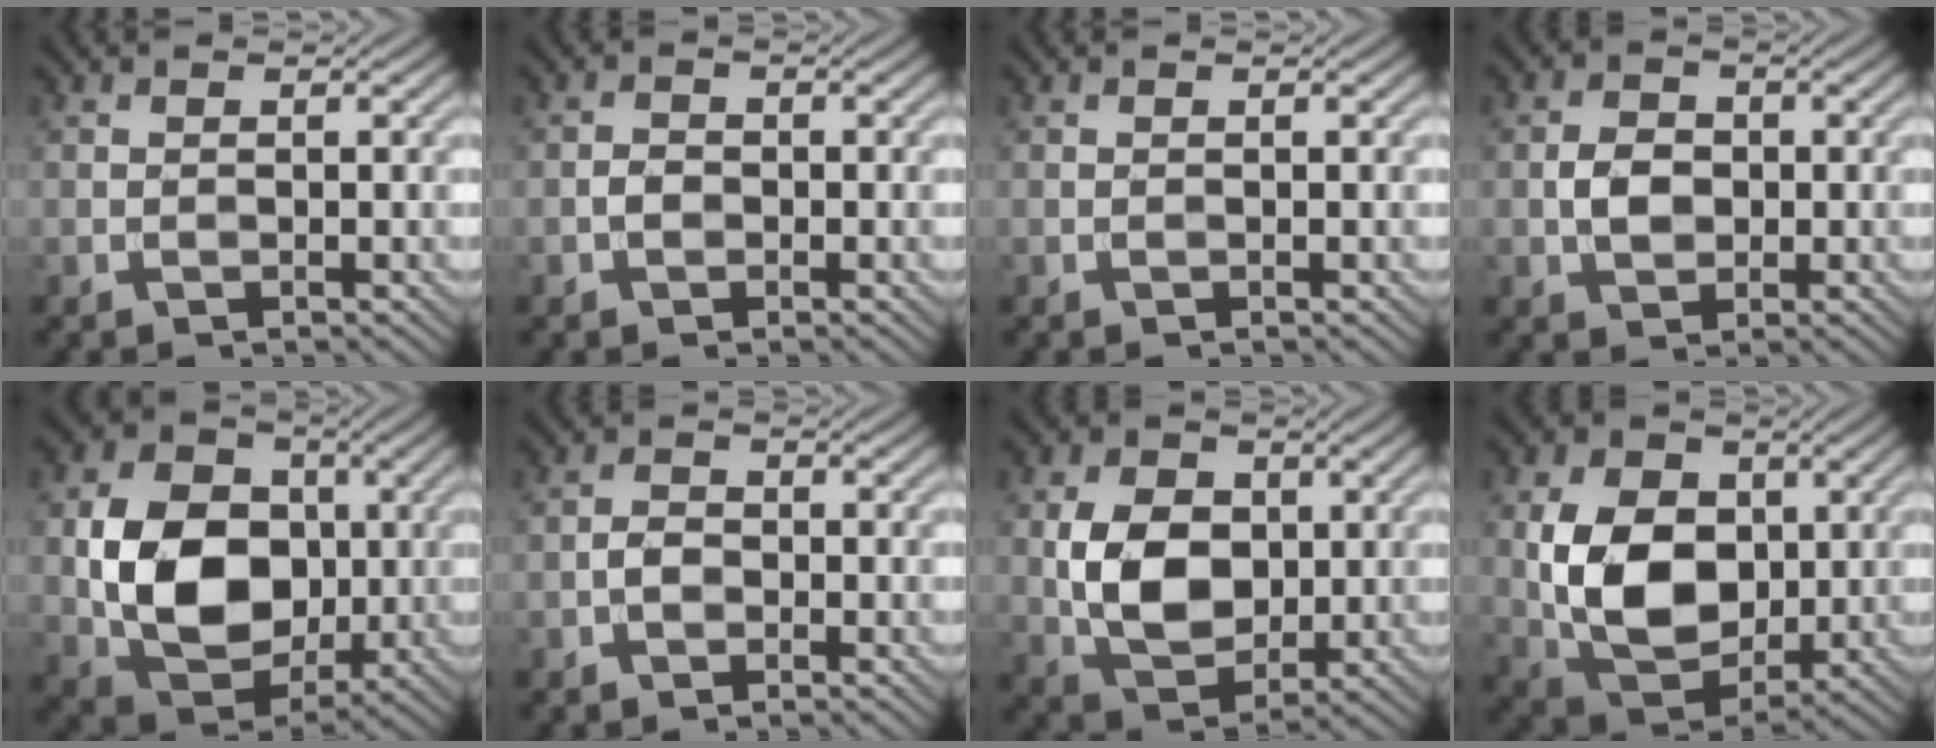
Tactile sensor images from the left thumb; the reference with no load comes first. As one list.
[{"total": 1.5, "force": [-0.6, 1.1, 0.8], "torque": [-0.016, 0.002, -0.015]}, {"total": 0.0}, {"total": 3.4, "force": [-0.4, 2.7, 2.1], "torque": [-0.044, -0.002, -0.013]}, {"total": 12.5, "force": [-0.3, 9.5, 8.0], "torque": [-0.162, -0.005, 0.000]}, {"total": 2.0, "force": [-0.9, 1.4, 1.1], "torque": [-0.021, 0.004, -0.022]}, {"total": 8.9, "force": [0.5, 6.4, 6.1], "torque": [-0.130, -0.004, 0.009]}, {"total": 11.5, "force": [0.7, 8.3, 8.0], "torque": [-0.174, -0.007, 0.013]}]